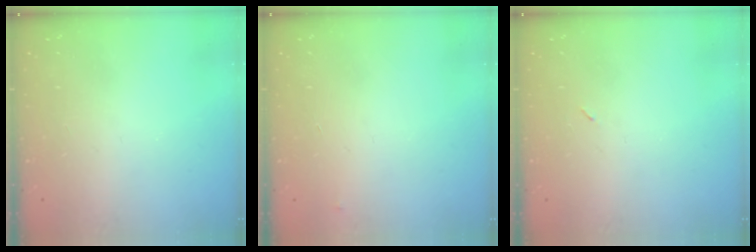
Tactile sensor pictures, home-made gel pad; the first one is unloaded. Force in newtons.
{"total": 2.5, "press": 2.5, "slide": 0.4}
{"total": 2.2, "press": 2.1, "slide": 0.9}